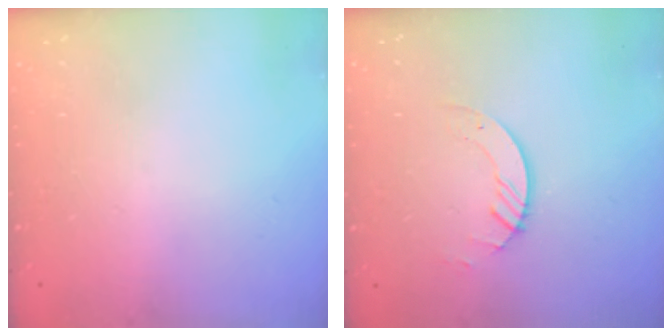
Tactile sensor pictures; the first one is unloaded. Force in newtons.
{"total": 2.8, "press": 2.8, "slide": 0.3}